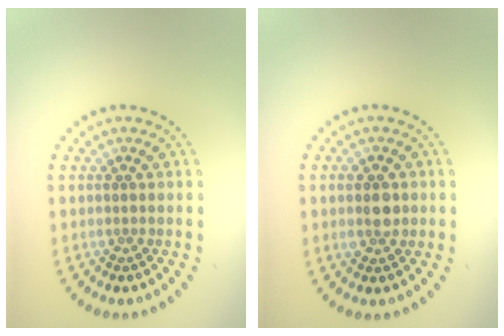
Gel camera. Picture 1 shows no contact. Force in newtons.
{"total": 2.5, "press": 2.5, "slide": 0.3}